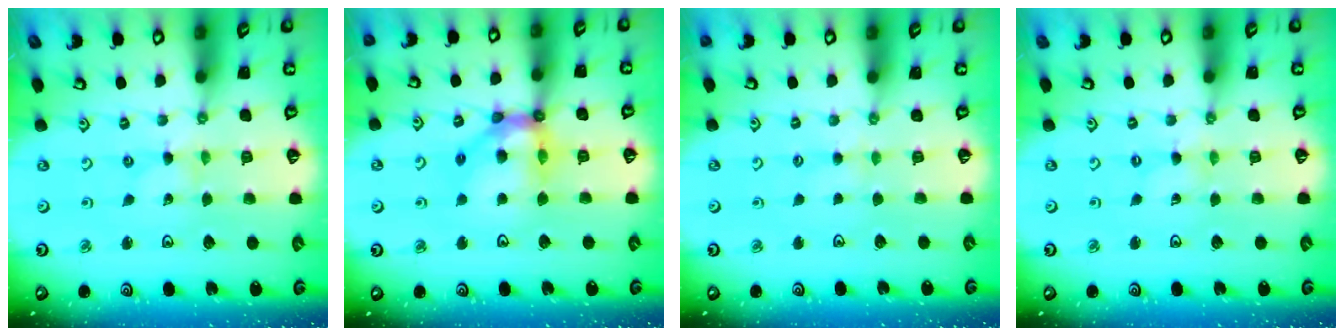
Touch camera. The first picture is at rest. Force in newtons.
{"total": 13.8, "press": 13.7, "slide": 1.5}
{"total": 1.5, "press": 1.5, "slide": 0.3}
{"total": 0.0}